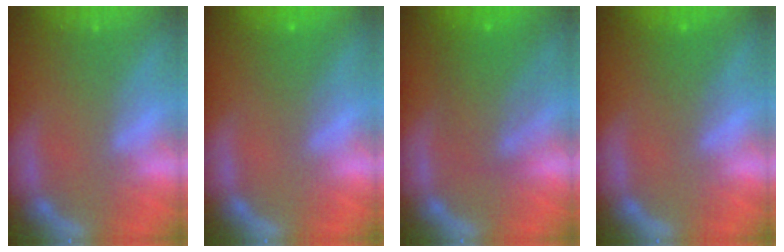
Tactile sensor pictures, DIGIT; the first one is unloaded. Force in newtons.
{"total": 2.0}
{"total": 6.0}
{"total": 1.9}